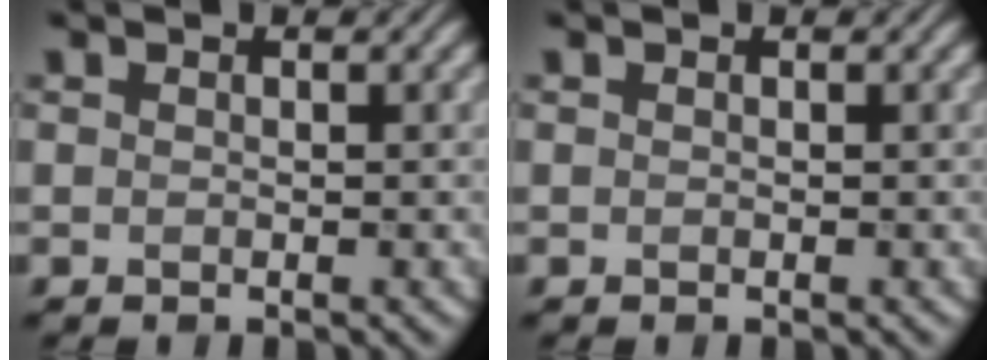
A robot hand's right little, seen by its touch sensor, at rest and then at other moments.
{"total": 0.0}